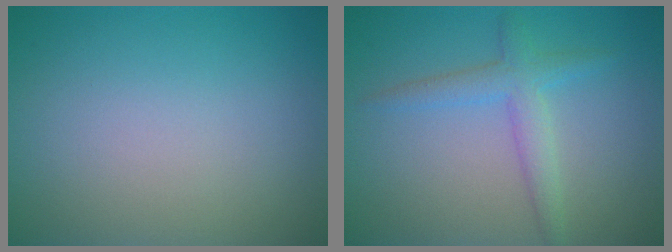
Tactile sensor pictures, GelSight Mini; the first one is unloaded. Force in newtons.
{"total": 2.7, "press": 2.7, "slide": 0.2}